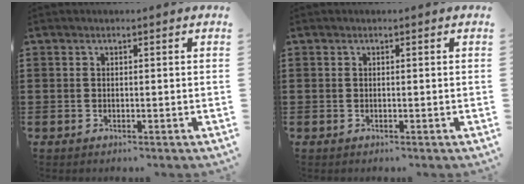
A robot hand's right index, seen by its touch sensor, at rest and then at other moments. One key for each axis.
{"total": 0.0}